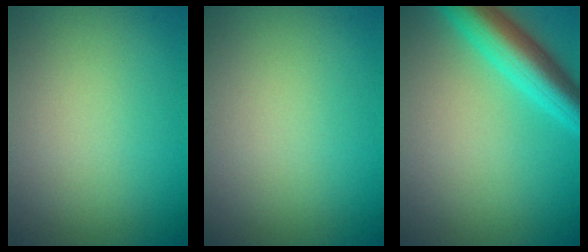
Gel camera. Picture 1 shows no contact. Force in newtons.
{"total": 0.0}
{"total": 6.0, "press": 6.0, "slide": 0.3}